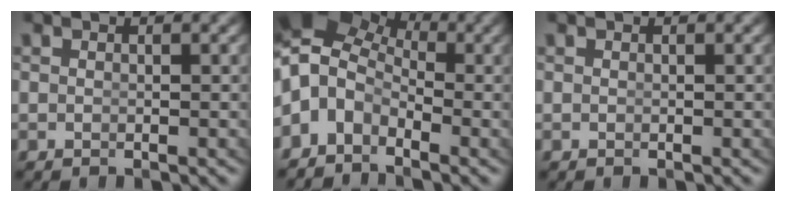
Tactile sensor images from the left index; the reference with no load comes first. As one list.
[{"total": 9.4, "force": [1.1, 7.9, 5.0], "torque": [-0.115, -0.017, 0.013]}, {"total": 0.0}]